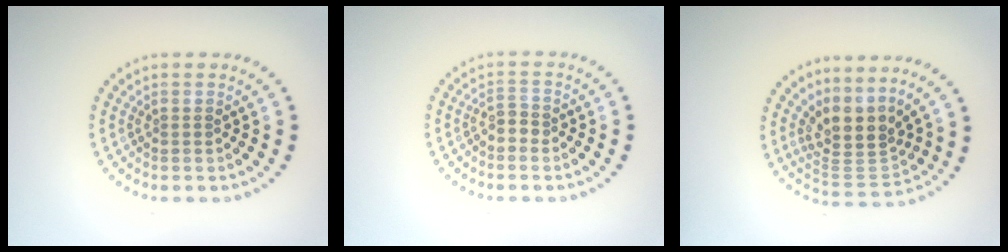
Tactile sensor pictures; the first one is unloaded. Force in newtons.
{"total": 1.3, "press": 1.2, "slide": 0.5}
{"total": 4.3, "press": 3.2, "slide": 2.9}